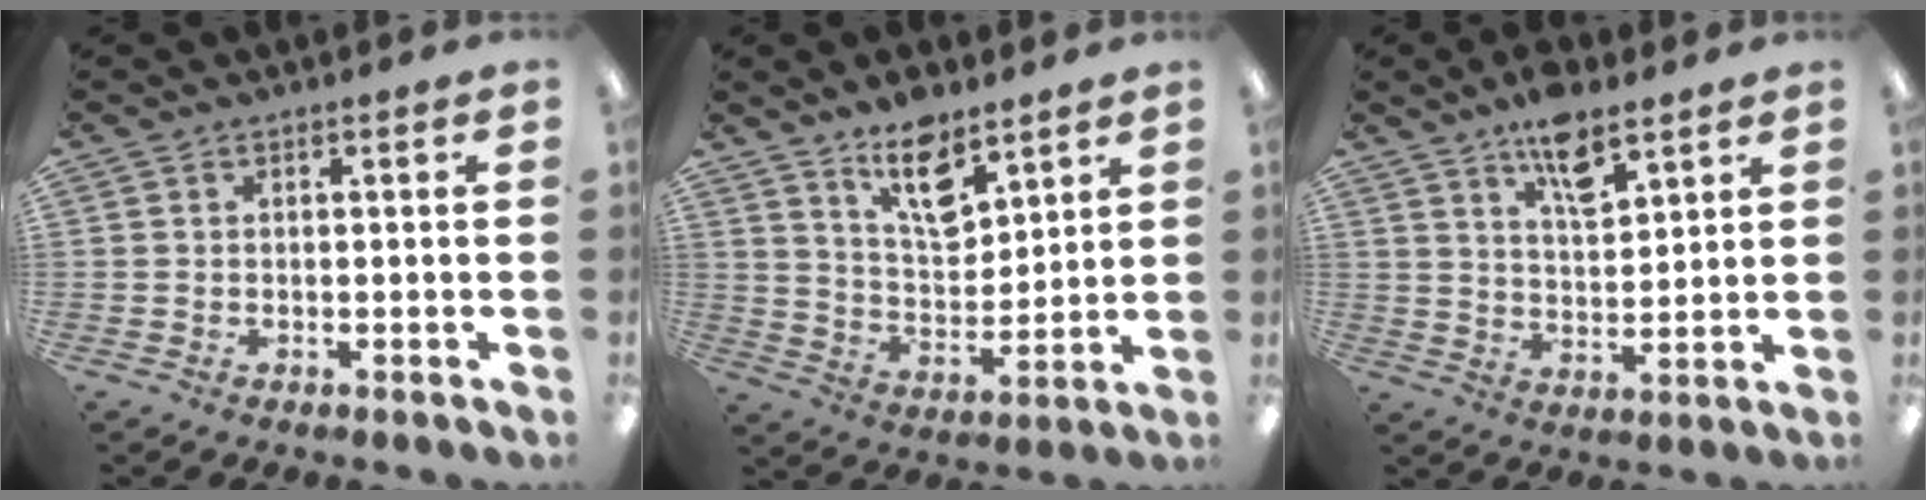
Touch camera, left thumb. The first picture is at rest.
{"total": 12.2, "force": [8.7, 5.4, 6.6], "torque": [-0.102, -0.047, 0.155]}
{"total": 9.6, "force": [6.9, 3.5, 5.7], "torque": [-0.089, -0.035, 0.119]}